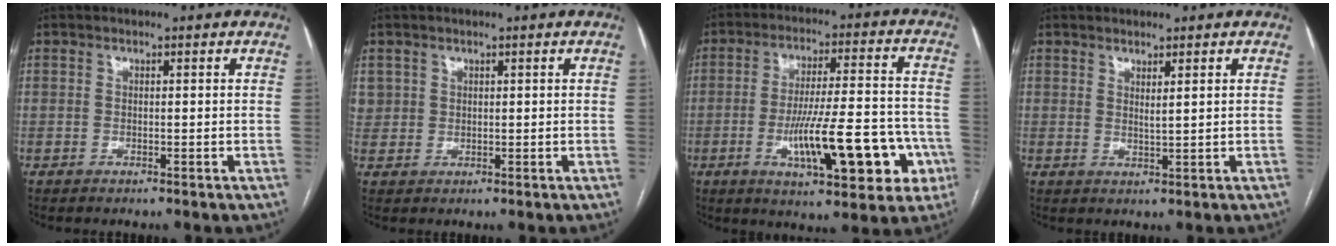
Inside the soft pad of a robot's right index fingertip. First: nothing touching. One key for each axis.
{"total": 2.5, "fx": 0.9, "fy": 2.3, "fz": 0.4, "tx": 0.002, "ty": 0.011, "tz": 0.020}
{"total": 16.6, "fx": -5.6, "fy": 4.1, "fz": 15.1, "tx": -0.215, "ty": 0.020, "tz": -0.072}
{"total": 1.3, "fx": 0.7, "fy": -0.2, "fz": 1.1, "tx": -0.021, "ty": -0.008, "tz": 0.014}